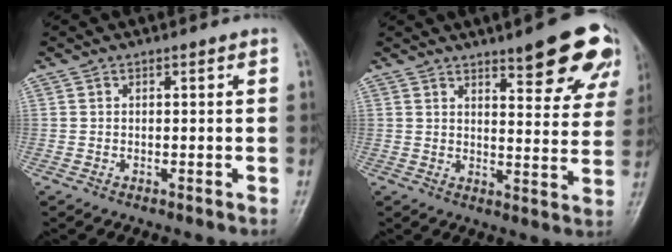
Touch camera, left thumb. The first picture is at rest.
{"total": 14.0, "force": [8.7, 4.0, 10.2], "torque": [-0.088, -0.045, 0.110]}